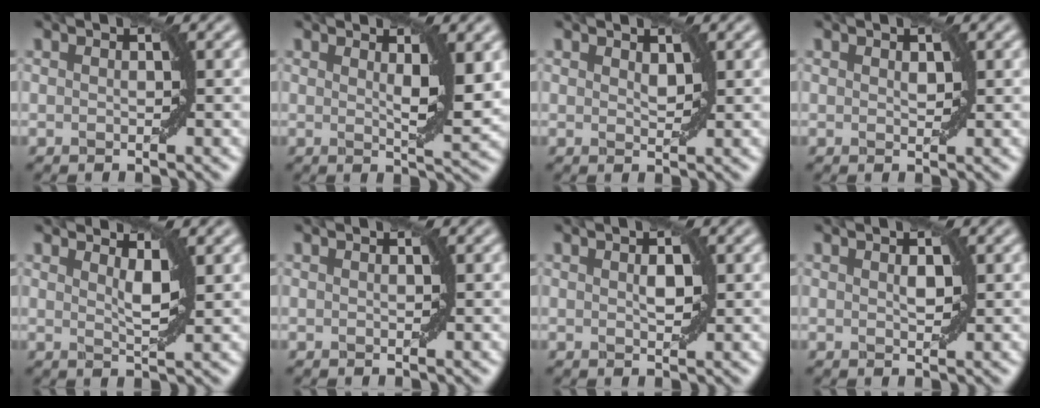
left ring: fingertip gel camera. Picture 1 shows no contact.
{"total": 3.3, "force": [1.3, 0.6, 3.0], "torque": [-0.042, -0.009, 0.022]}
{"total": 1.0, "force": [0.7, 0.4, 0.6], "torque": [-0.009, -0.001, 0.016]}
{"total": 0.7, "force": [0.4, 0.4, 0.4], "torque": [-0.006, -0.001, 0.009]}
{"total": 1.8, "force": [1.2, 0.2, 1.3], "torque": [-0.017, -0.007, 0.021]}
{"total": 0.0}
{"total": 1.4, "force": [0.3, 0.6, 1.2], "torque": [-0.020, 0.003, 0.008]}
{"total": 0.9, "force": [0.3, 0.4, 0.8], "torque": [-0.013, 0.001, 0.009]}